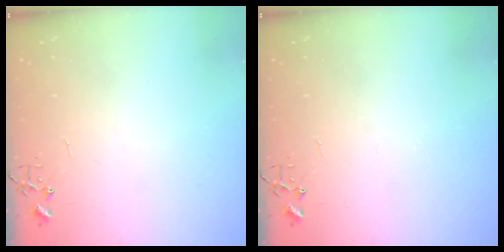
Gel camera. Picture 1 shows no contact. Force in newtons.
{"total": 0.0}